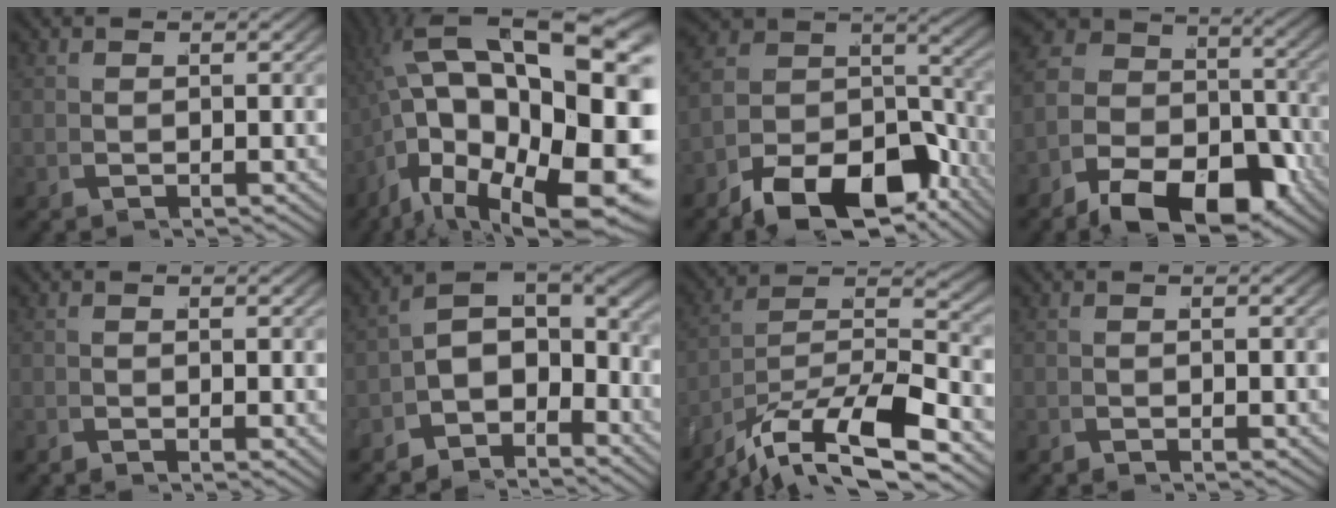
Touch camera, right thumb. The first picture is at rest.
{"total": 21.2, "force": [-0.5, 12.8, 16.9], "torque": [-0.305, -0.063, 0.031]}
{"total": 10.5, "force": [-4.9, 5.8, 7.2], "torque": [-0.104, -0.022, -0.069]}
{"total": 11.5, "force": [-3.3, 7.8, 7.7], "torque": [-0.122, -0.023, -0.057]}
{"total": 0.8, "force": [-0.3, 0.1, 0.7], "torque": [-0.008, 0.002, -0.011]}
{"total": 7.2, "force": [-0.4, 4.8, 5.4], "torque": [-0.081, -0.006, -0.016]}
{"total": 10.5, "force": [-3.8, 5.8, 7.8], "torque": [-0.155, -0.025, -0.061]}
{"total": 0.6, "force": [-0.5, -0.1, 0.4], "torque": [-0.005, 0.003, -0.012]}